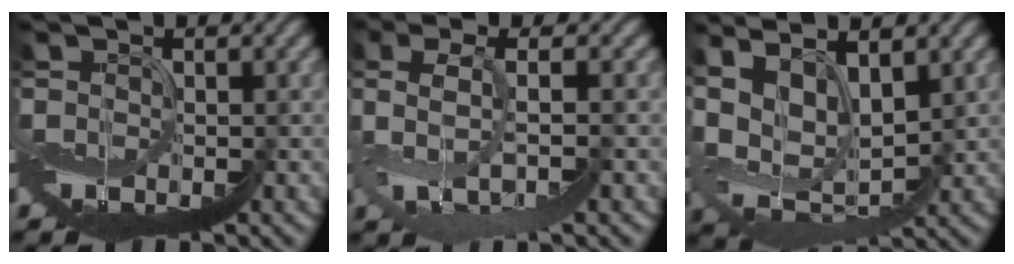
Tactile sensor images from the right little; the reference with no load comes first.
{"total": 2.6, "force": [1.8, -1.1, 1.6], "torque": [-0.069, 0.012, 0.019]}
{"total": 7.0, "force": [5.5, 1.8, 3.8], "torque": [-0.102, 0.007, 0.097]}